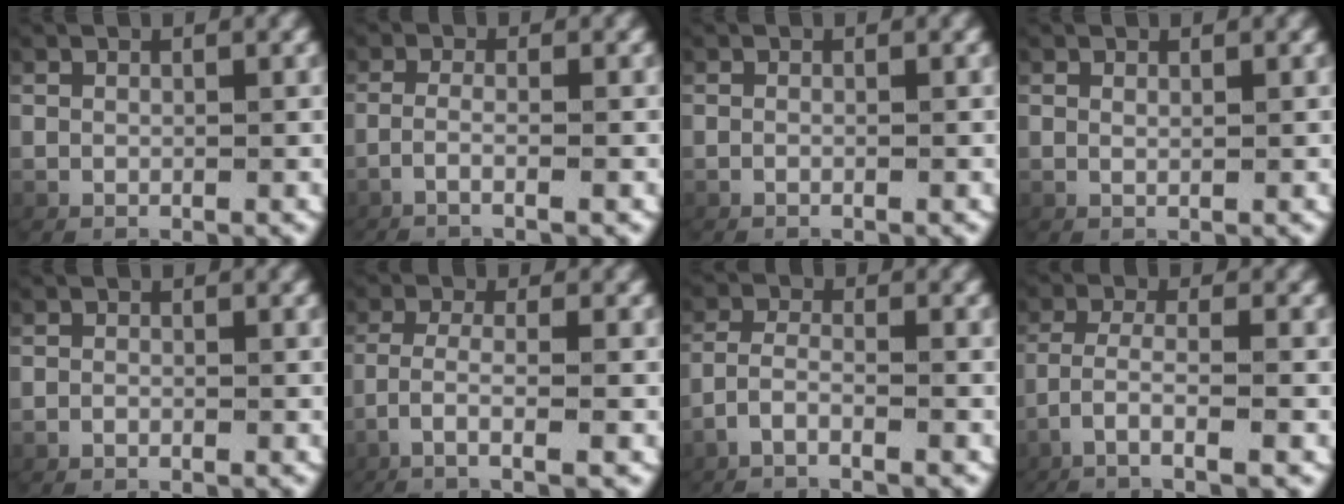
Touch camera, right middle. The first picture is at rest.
{"total": 2.2, "force": [-1.3, -0.1, 1.8], "torque": [-0.054, -0.011, -0.017]}
{"total": 0.6, "force": [-0.5, 0.0, 0.2], "torque": [-0.006, 0.004, -0.012]}
{"total": 0.6, "force": [0.3, -0.5, 0.2], "torque": [-0.007, -0.009, 0.012]}
{"total": 0.6, "force": [-0.6, 0.2, 0.1], "torque": [-0.007, 0.002, -0.014]}
{"total": 4.0, "force": [-2.1, 0.6, 3.4], "torque": [-0.079, -0.013, -0.027]}
{"total": 2.7, "force": [-1.9, 0.7, 1.8], "torque": [-0.050, -0.010, -0.031]}
{"total": 4.3, "force": [-2.5, 0.8, 3.4], "torque": [-0.079, -0.017, -0.030]}